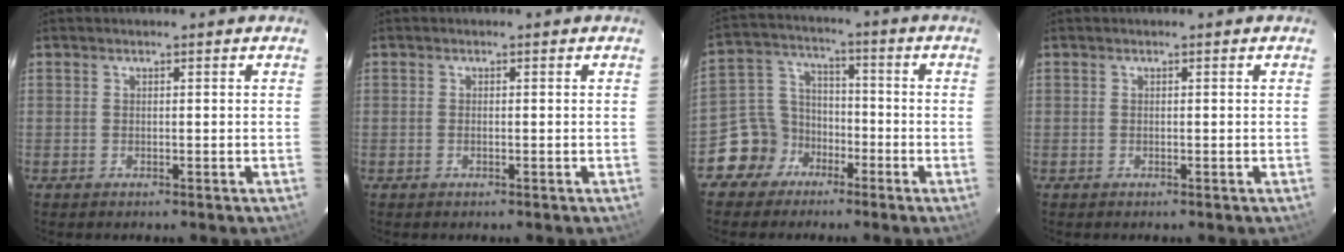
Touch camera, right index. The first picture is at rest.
{"total": 0.6, "force": [-0.2, 0.2, 0.5], "torque": [-0.010, 0.001, -0.005]}
{"total": 8.9, "force": [-5.4, 7.1, 0.7], "torque": [-0.025, 0.040, -0.102]}
{"total": 0.0}